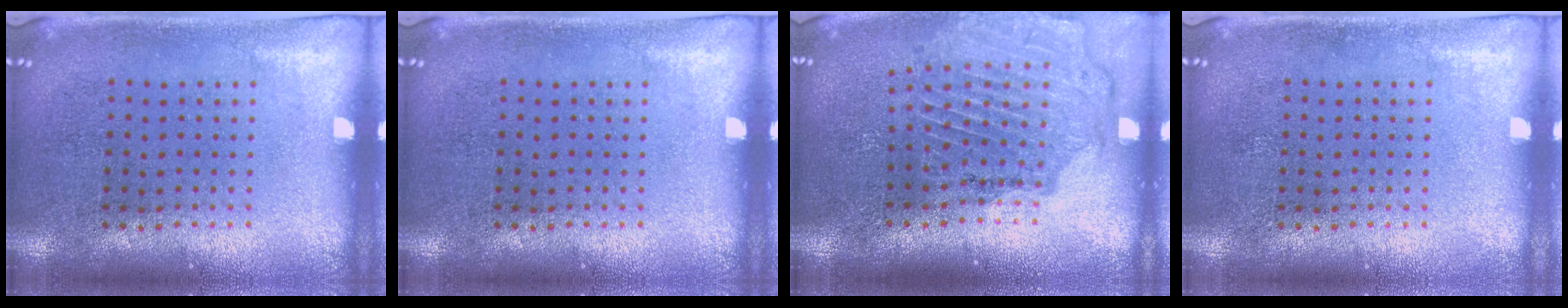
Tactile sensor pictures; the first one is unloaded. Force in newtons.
{"total": 0.0}
{"total": 1.6, "press": 1.6, "slide": 0.0}
{"total": 0.0}